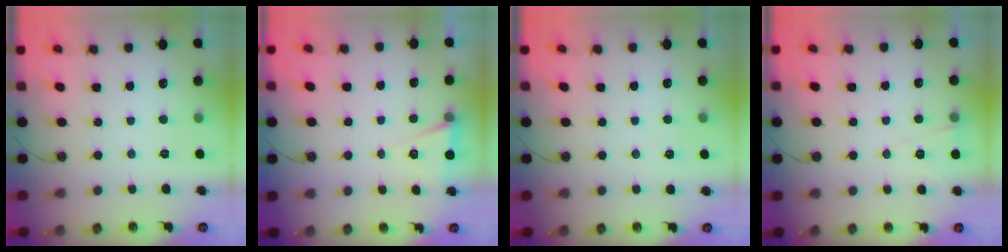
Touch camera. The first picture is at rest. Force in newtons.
{"total": 4.9, "press": 2.1, "slide": 4.4}
{"total": 3.5, "press": 1.7, "slide": 3.1}
{"total": 5.2, "press": 2.9, "slide": 4.3}